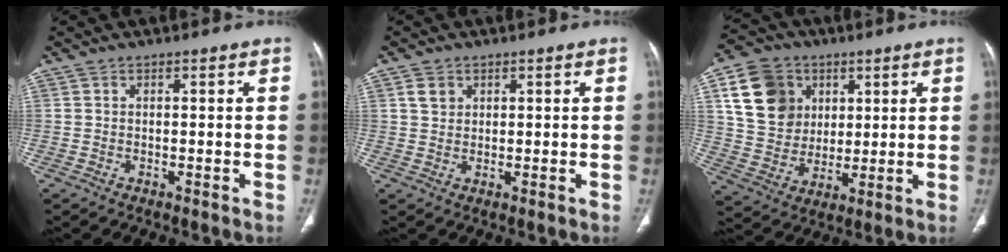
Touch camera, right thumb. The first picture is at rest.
{"total": 2.8, "force": [1.3, 2.2, 1.1], "torque": [-0.014, -0.003, 0.027]}
{"total": 15.0, "force": [5.3, 12.4, 6.6], "torque": [-0.098, -0.004, 0.102]}